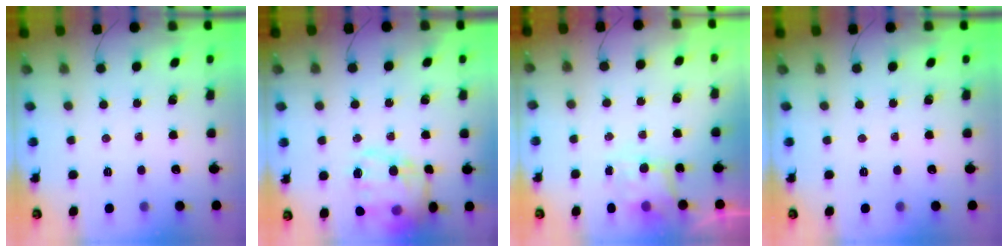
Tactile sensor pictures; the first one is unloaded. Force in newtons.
{"total": 17.2, "press": 17.0, "slide": 3.0}
{"total": 5.7, "press": 5.7, "slide": 0.4}
{"total": 0.0}